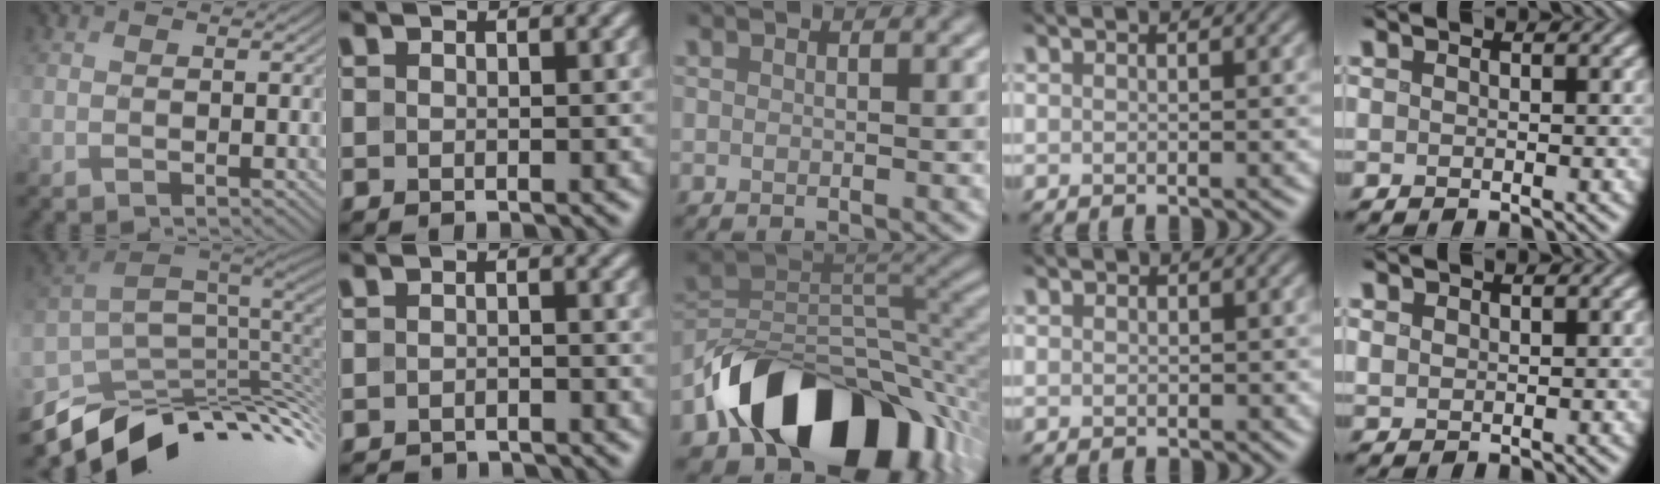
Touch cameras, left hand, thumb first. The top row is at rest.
{"thumb": {"total": 12.9, "force": [-3.7, 7.4, 9.9], "torque": [-0.209, -0.029, -0.061]}, "index": {"total": 3.3, "force": [-3.1, 0.8, 0.8], "torque": [-0.011, -0.005, -0.053]}, "middle": {"total": 13.2, "force": [-7.0, 8.3, 7.6], "torque": [-0.104, -0.001, -0.128]}, "ring": {"total": 0.5, "force": [0.2, 0.5, 0.2], "torque": [0.000, -0.002, 0.003]}, "little": {"total": 0.9, "force": [0.6, 0.5, 0.4], "torque": [-0.007, 0.000, 0.013]}}